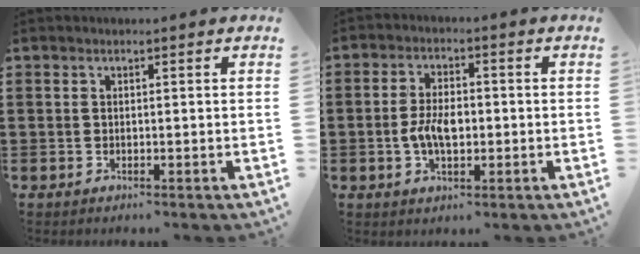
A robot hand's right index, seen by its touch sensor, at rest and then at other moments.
{"total": 5.0, "force": [-0.7, 2.5, 4.2], "torque": [-0.091, 0.002, -0.017]}